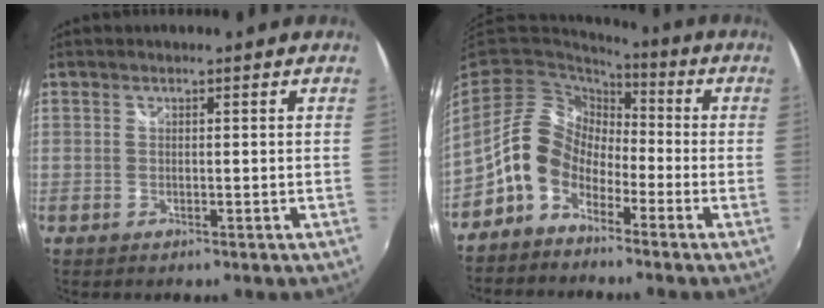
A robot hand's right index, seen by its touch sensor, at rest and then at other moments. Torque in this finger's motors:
{"motor_torque": [0.06, -0.06, -0.32, -0.21]}